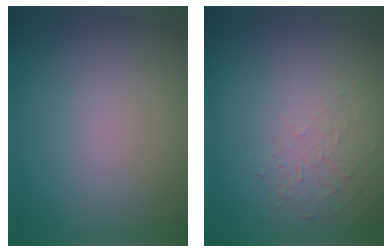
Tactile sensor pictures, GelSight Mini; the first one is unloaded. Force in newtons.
{"total": 1.9, "press": 0.5, "slide": 1.9}